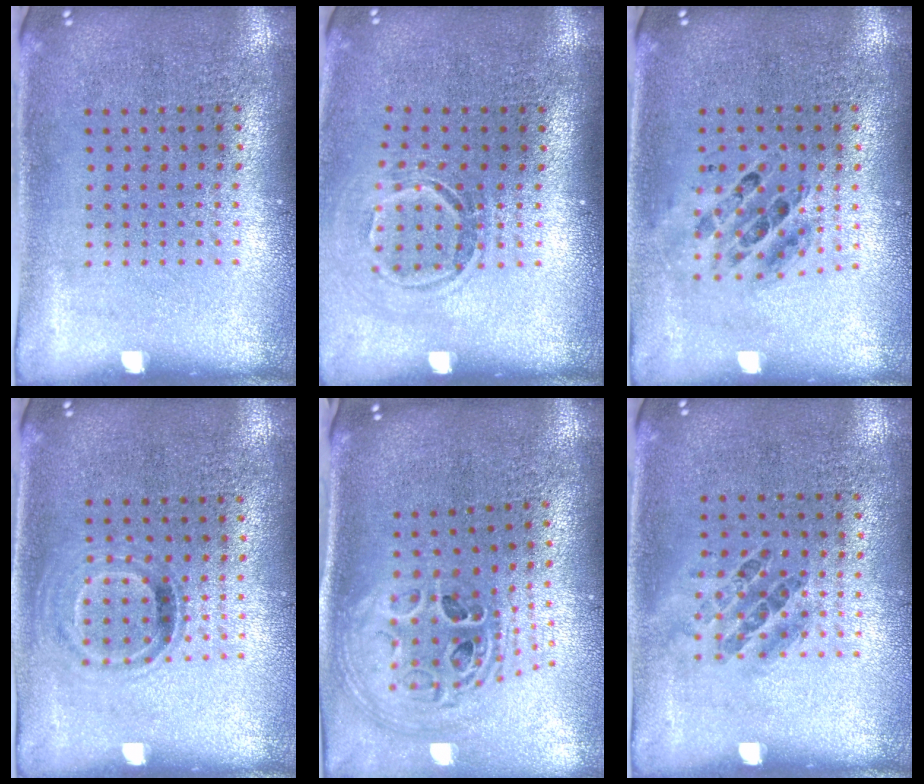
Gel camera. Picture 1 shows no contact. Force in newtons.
{"total": 1.6, "press": 1.1, "slide": 1.2}
{"total": 0.8, "press": 0.8, "slide": 0.1}
{"total": 1.0, "press": 0.8, "slide": 0.5}
{"total": 1.7, "press": 1.5, "slide": 0.9}
{"total": 0.9, "press": 0.7, "slide": 0.6}